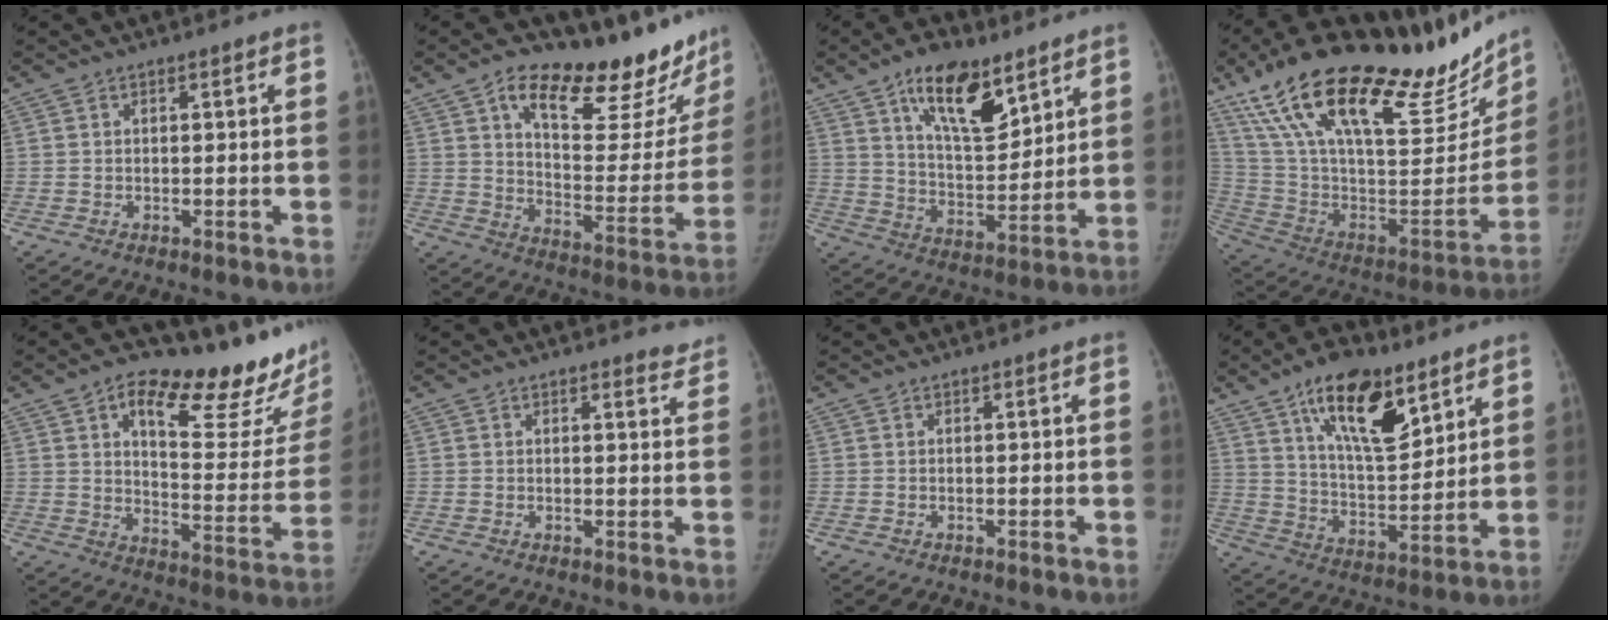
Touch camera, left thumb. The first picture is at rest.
{"total": 26.9, "force": [18.3, 10.0, 17.0], "torque": [-0.195, -0.084, 0.265]}
{"total": 15.6, "force": [9.4, 6.7, 10.4], "torque": [-0.140, -0.052, 0.165]}
{"total": 39.0, "force": [26.8, 13.2, 25.0], "torque": [-0.384, -0.057, 0.437]}
{"total": 25.6, "force": [15.6, 8.7, 18.3], "torque": [-0.204, -0.069, 0.219]}
{"total": 2.8, "force": [2.7, 0.7, 0.4], "torque": [0.005, -0.020, 0.019]}
{"total": 0.0}
{"total": 17.4, "force": [10.1, 7.3, 12.1], "torque": [-0.164, -0.053, 0.177]}